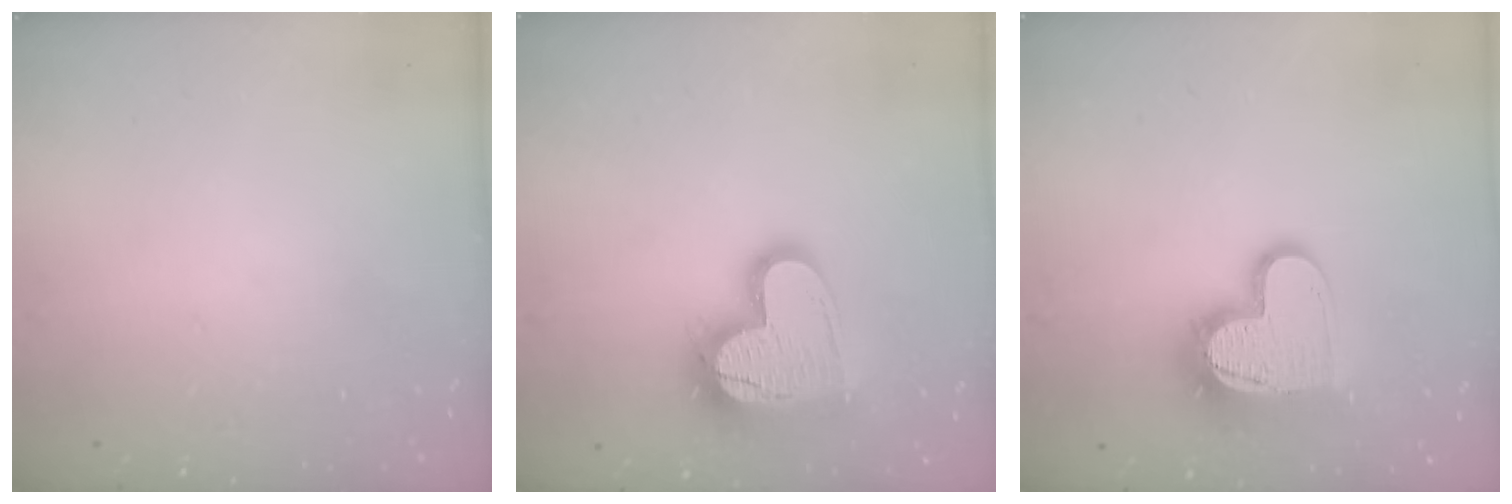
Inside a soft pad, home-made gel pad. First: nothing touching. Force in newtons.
{"total": 18.4, "press": 18.4, "slide": 1.4}
{"total": 14.7, "press": 14.6, "slide": 1.1}